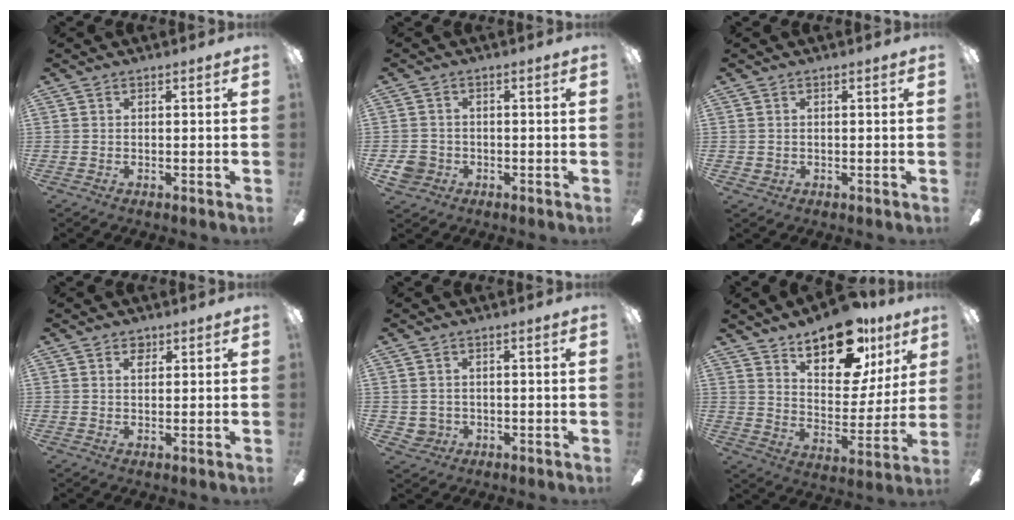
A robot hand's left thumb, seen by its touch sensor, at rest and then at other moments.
{"total": 4.6, "force": [-1.6, 4.1, 1.4], "torque": [-0.029, 0.009, -0.030]}
{"total": 1.0, "force": [0.3, 1.0, 0.1], "torque": [-0.004, 0.005, 0.003]}
{"total": 2.5, "force": [1.4, 1.5, 1.4], "torque": [-0.015, -0.004, 0.022]}
{"total": 2.5, "force": [0.4, 2.4, 0.4], "torque": [-0.012, 0.004, 0.007]}
{"total": 19.1, "force": [13.3, 8.6, 10.7], "torque": [-0.154, -0.074, 0.228]}